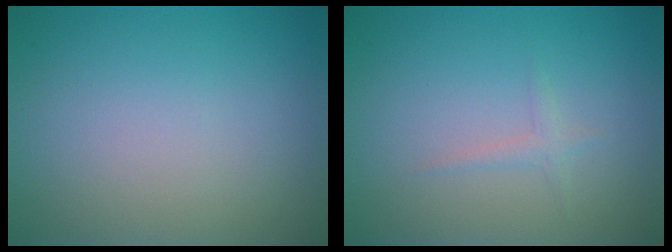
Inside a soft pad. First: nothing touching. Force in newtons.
{"total": 0.8, "press": 0.8, "slide": 0.1}